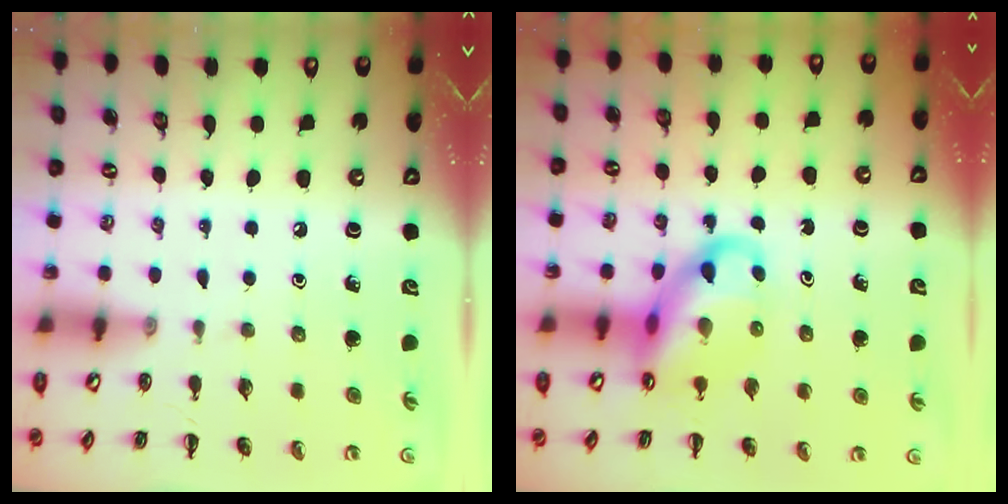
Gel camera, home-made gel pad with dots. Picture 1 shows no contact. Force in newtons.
{"total": 12.6, "press": 12.2, "slide": 3.3}